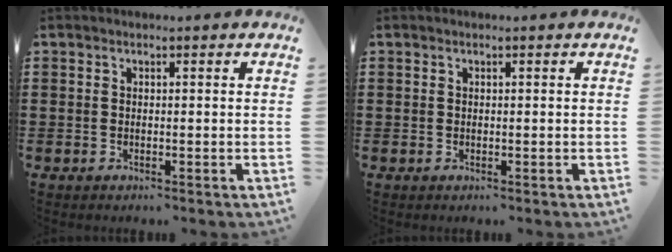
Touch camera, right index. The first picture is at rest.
{"total": 0.0}